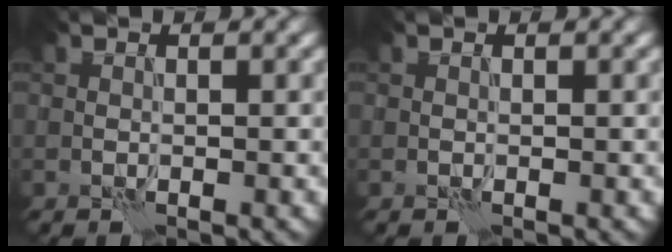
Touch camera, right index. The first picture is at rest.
{"total": 0.0}